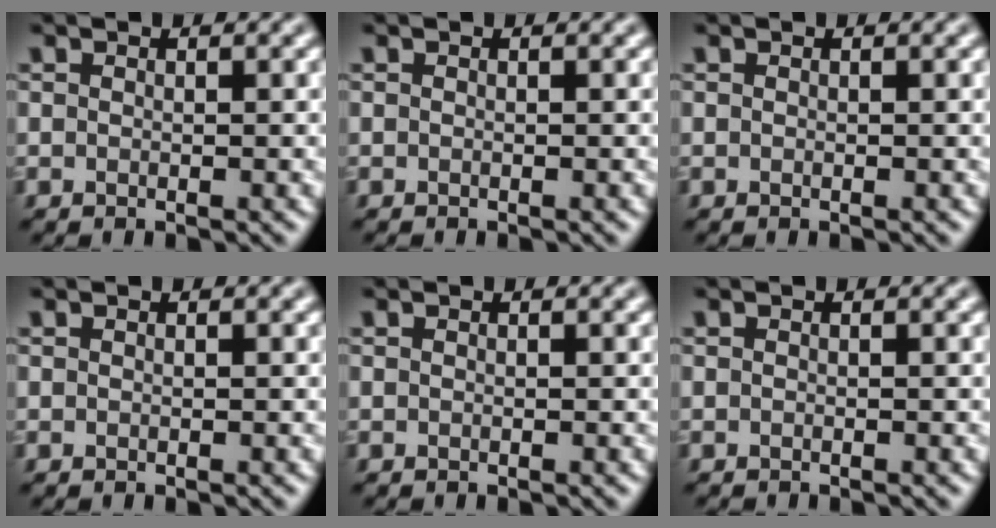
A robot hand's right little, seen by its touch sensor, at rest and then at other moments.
{"total": 0.0}
{"total": 0.0}
{"total": 0.0}
{"total": 0.0}
{"total": 0.6, "force": [-0.6, 0.0, 0.0], "torque": [0.003, -0.004, -0.011]}